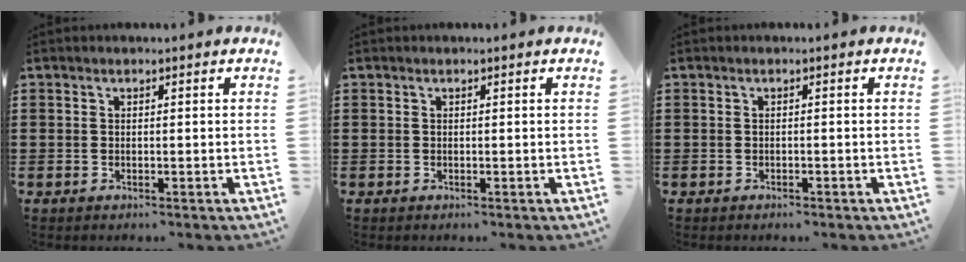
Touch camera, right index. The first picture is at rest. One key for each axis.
{"total": 0.0}
{"total": 0.5, "fx": -0.5, "fy": 0.1, "fz": 0.1, "tx": -0.005, "ty": -0.002, "tz": -0.010}